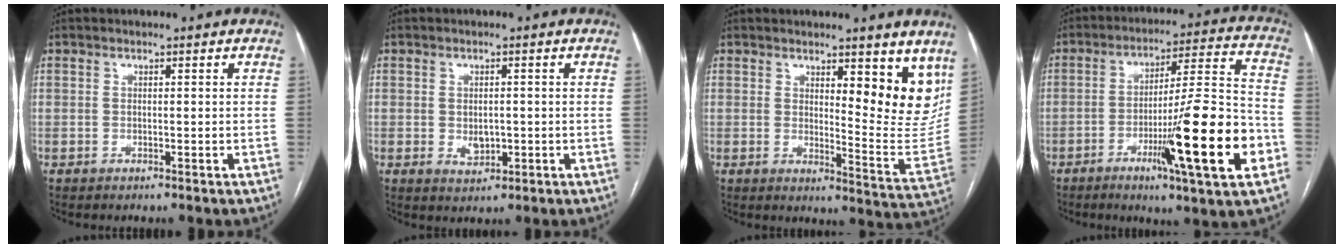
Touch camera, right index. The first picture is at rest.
{"total": 2.8, "force": [-0.4, 1.8, 2.1], "torque": [-0.033, 0.000, 0.004]}
{"total": 11.0, "force": [7.0, 2.6, 8.0], "torque": [-0.084, -0.031, 0.088]}
{"total": 19.2, "force": [-6.7, 0.1, 18.0], "torque": [-0.265, -0.010, -0.103]}